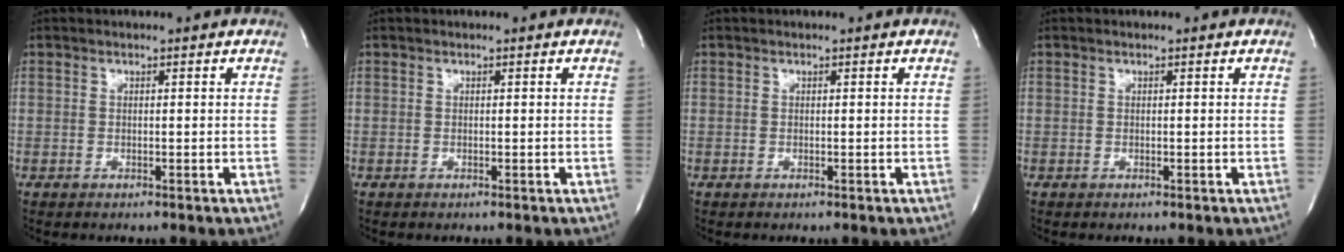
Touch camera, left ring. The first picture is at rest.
{"total": 0.0}
{"total": 0.0}
{"total": 0.0}